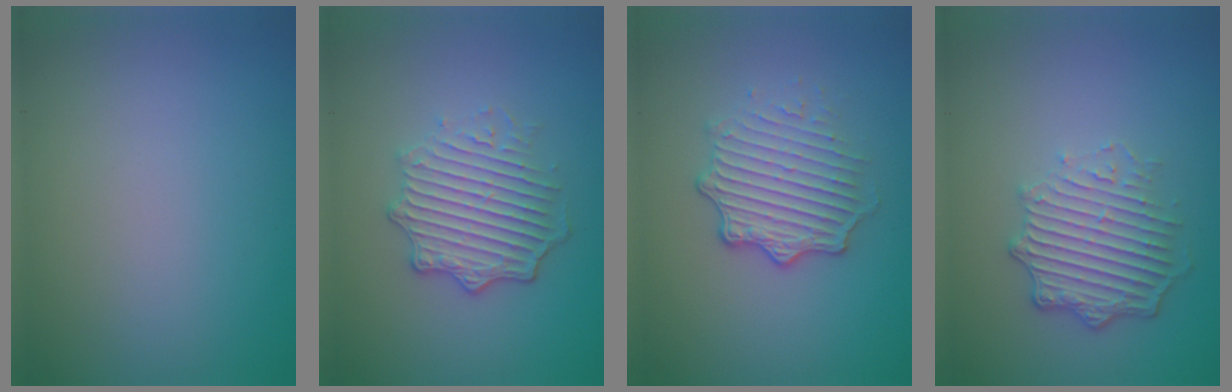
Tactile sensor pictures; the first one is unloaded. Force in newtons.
{"total": 4.5, "press": 3.5, "slide": 2.9}
{"total": 4.7, "press": 3.3, "slide": 3.3}
{"total": 4.9, "press": 3.6, "slide": 3.4}